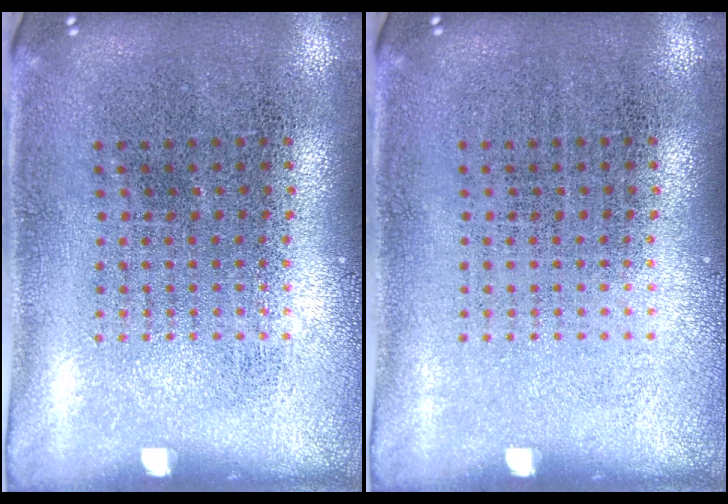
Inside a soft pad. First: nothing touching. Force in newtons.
{"total": 0.0}